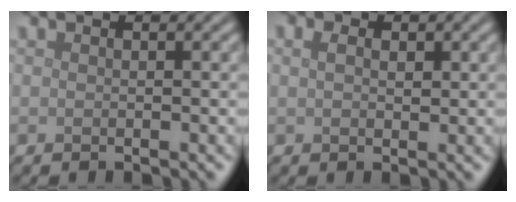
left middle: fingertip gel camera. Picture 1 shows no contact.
{"total": 2.7, "force": [1.1, 1.7, 1.7], "torque": [-0.027, 0.009, 0.006]}